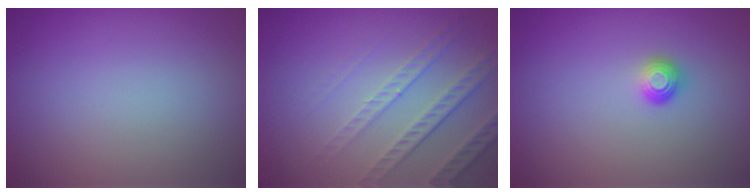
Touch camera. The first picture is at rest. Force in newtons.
{"total": 4.7, "press": 3.2, "slide": 3.4}
{"total": 1.1, "press": 1.0, "slide": 0.4}